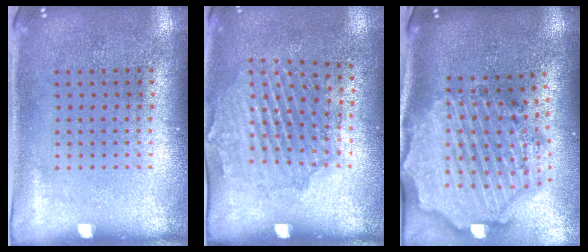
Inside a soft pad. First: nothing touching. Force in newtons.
{"total": 1.6, "press": 1.4, "slide": 0.7}
{"total": 3.6, "press": 3.0, "slide": 2.0}